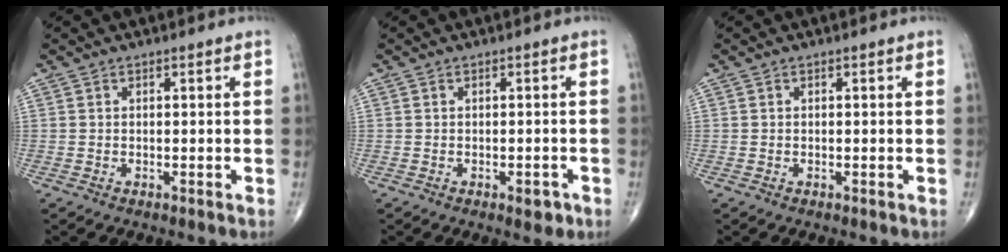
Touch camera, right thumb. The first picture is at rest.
{"total": 2.4, "force": [-1.2, 1.2, 1.8], "torque": [-0.014, 0.003, -0.012]}
{"total": 0.0}